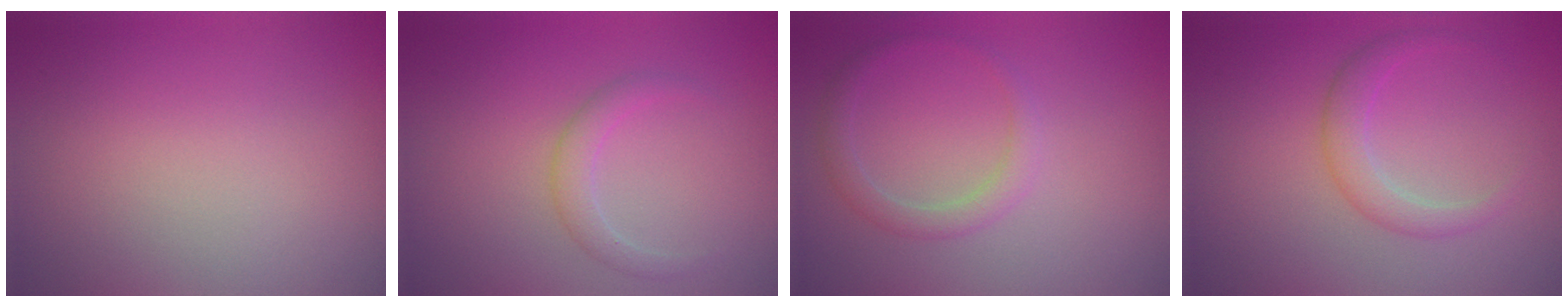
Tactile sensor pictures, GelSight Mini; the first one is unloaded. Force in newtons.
{"total": 1.7, "press": 1.7, "slide": 0.1}
{"total": 1.9, "press": 1.9, "slide": 0.1}
{"total": 2.2, "press": 2.2, "slide": 0.1}